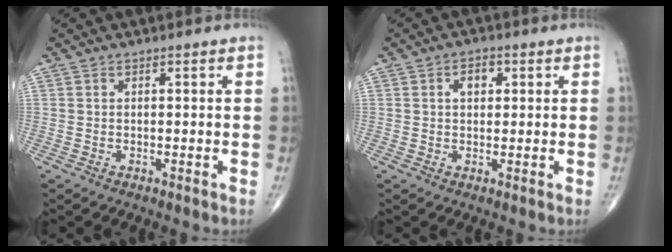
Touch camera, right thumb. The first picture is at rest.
{"total": 3.2, "force": [1.0, 2.1, 2.2], "torque": [-0.024, 0.003, 0.012]}